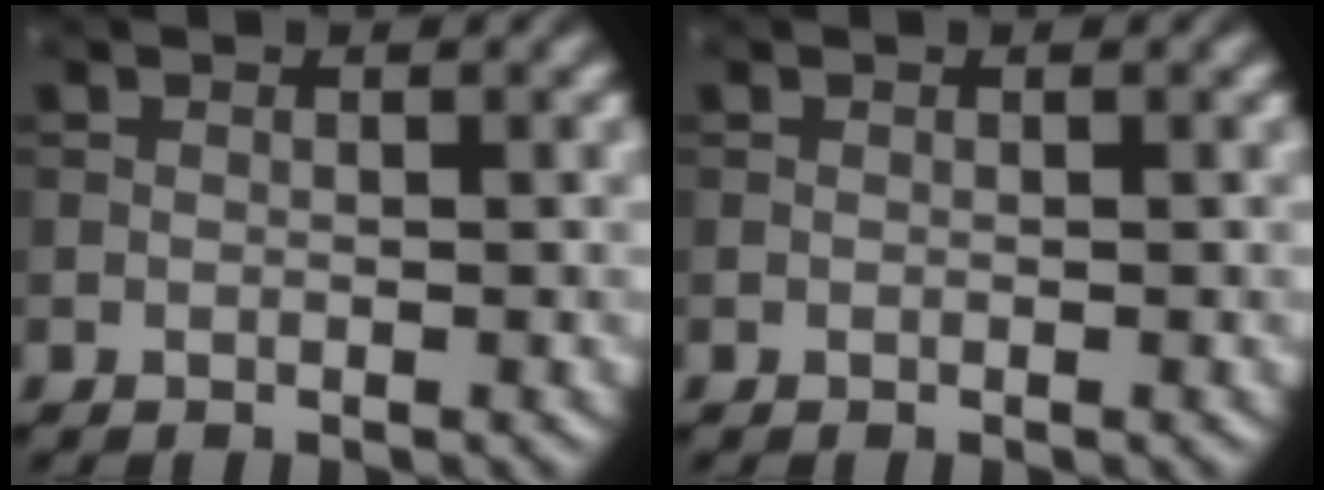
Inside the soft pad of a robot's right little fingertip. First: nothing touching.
{"total": 0.0}